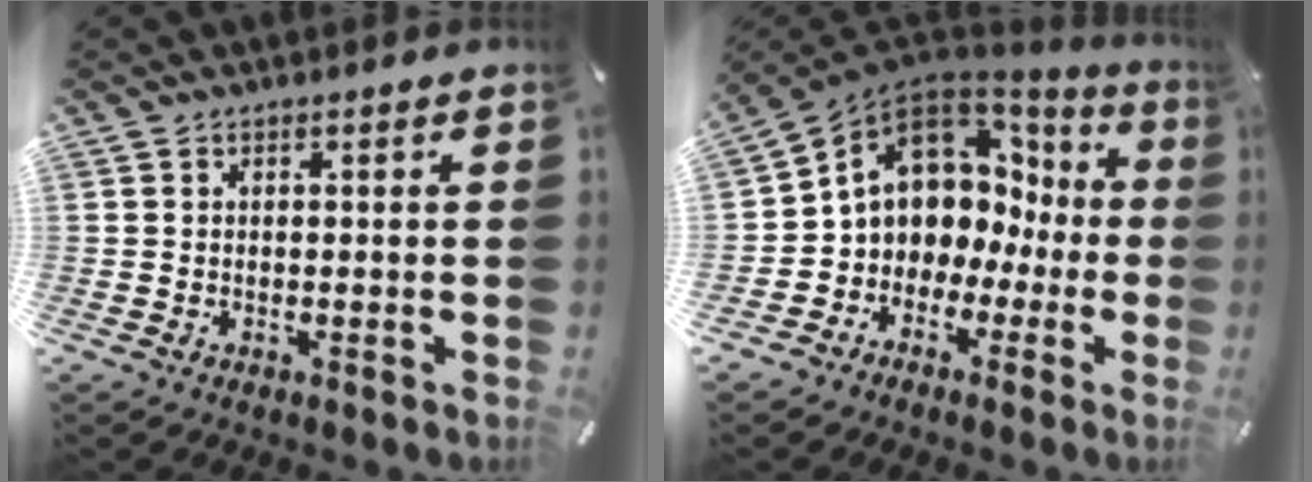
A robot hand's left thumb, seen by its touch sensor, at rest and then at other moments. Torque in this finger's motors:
{"motor_torque": [0.34, 1.66, 1.28, 0.86, 0.20]}